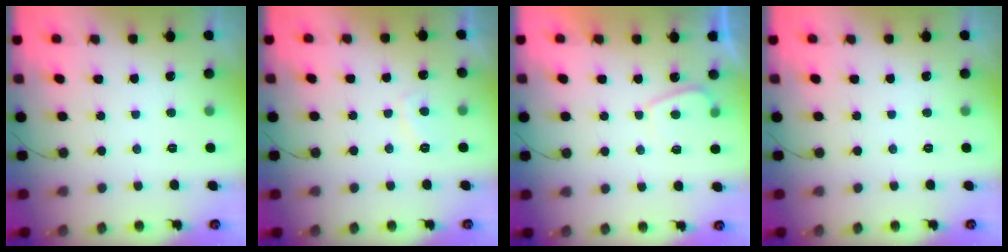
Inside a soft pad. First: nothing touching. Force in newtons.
{"total": 3.3, "press": 3.2, "slide": 0.7}
{"total": 1.2, "press": 1.1, "slide": 0.6}
{"total": 0.0}